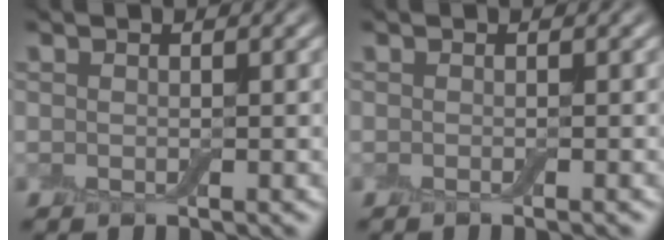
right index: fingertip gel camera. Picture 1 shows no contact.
{"total": 0.7, "force": [-0.3, 0.1, 0.6], "torque": [-0.004, -0.003, -0.008]}